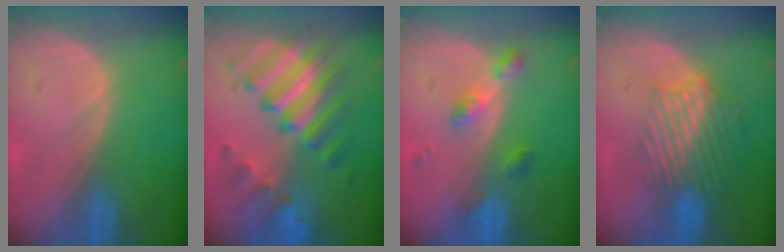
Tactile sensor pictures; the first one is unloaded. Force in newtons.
{"total": 9.9, "press": 9.9, "slide": 0.7}
{"total": 4.7, "press": 4.2, "slide": 2.0}
{"total": 9.5, "press": 8.1, "slide": 4.8}